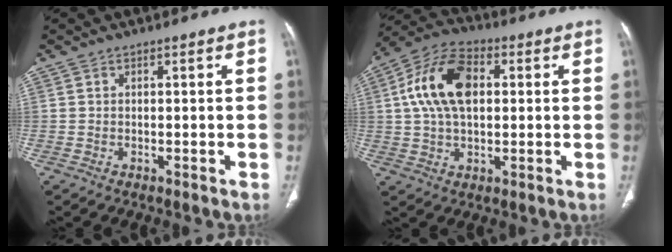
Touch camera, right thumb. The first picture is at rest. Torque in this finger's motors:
{"motor_torque": [0.24, 0.88, 1.33, 0.10, 0.35]}